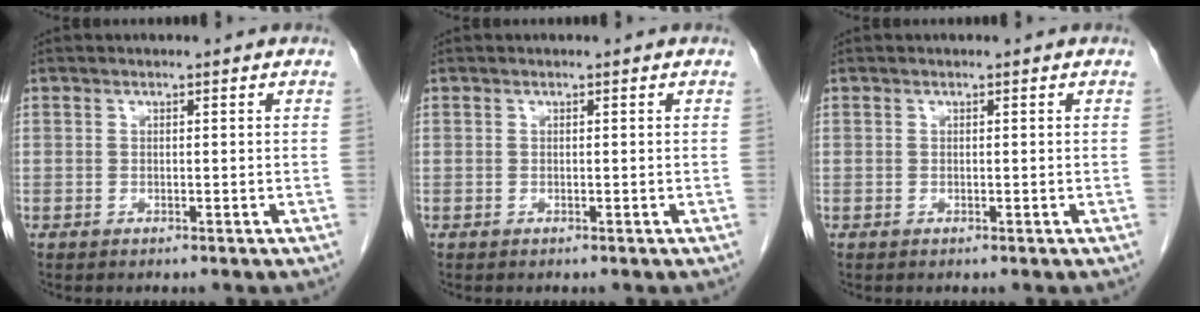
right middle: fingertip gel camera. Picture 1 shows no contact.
{"total": 0.0}
{"total": 0.0}